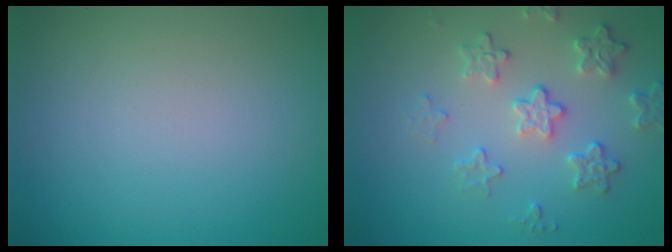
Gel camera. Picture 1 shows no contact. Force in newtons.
{"total": 3.1, "press": 3.0, "slide": 1.0}